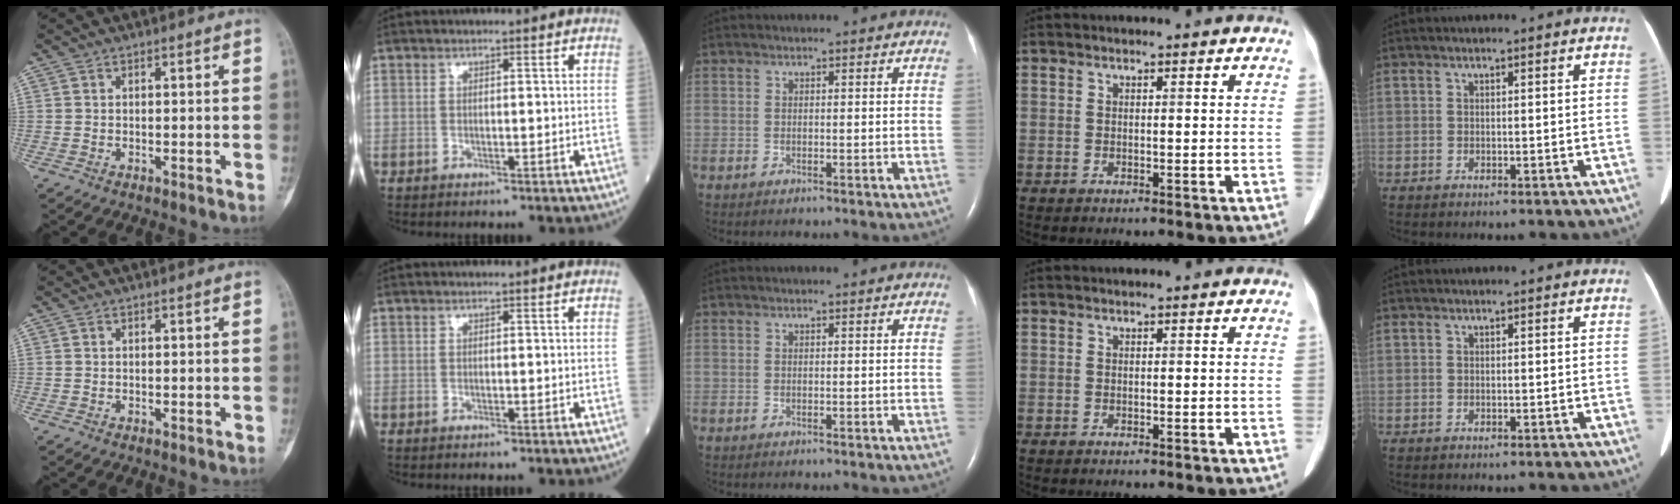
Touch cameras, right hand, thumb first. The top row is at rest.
{}